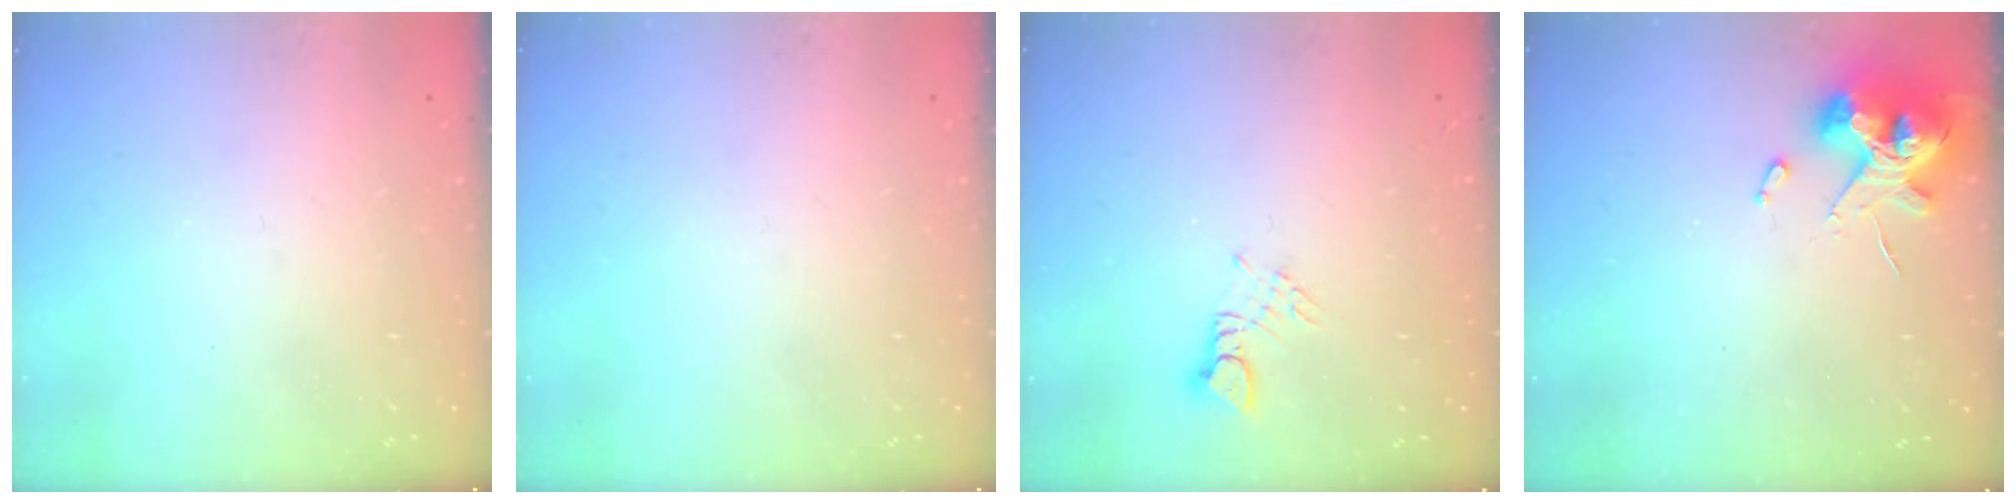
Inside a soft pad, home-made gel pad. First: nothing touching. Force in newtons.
{"total": 0.0}
{"total": 2.9, "press": 2.9, "slide": 0.1}
{"total": 12.6, "press": 12.5, "slide": 1.6}